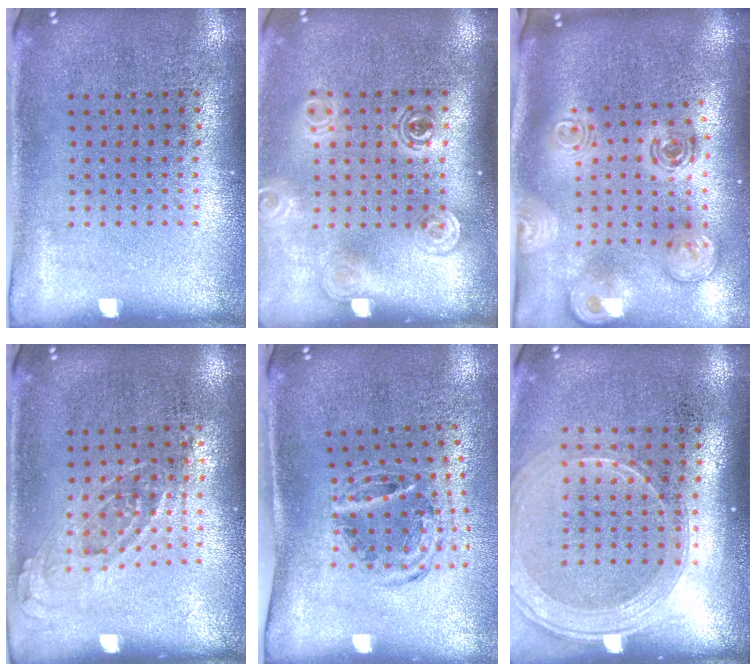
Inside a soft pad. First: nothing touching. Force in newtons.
{"total": 1.7, "press": 1.4, "slide": 1.0}
{"total": 2.6, "press": 1.9, "slide": 1.8}
{"total": 0.8, "press": 0.7, "slide": 0.3}
{"total": 1.1, "press": 1.0, "slide": 0.5}
{"total": 1.8, "press": 1.6, "slide": 0.8}